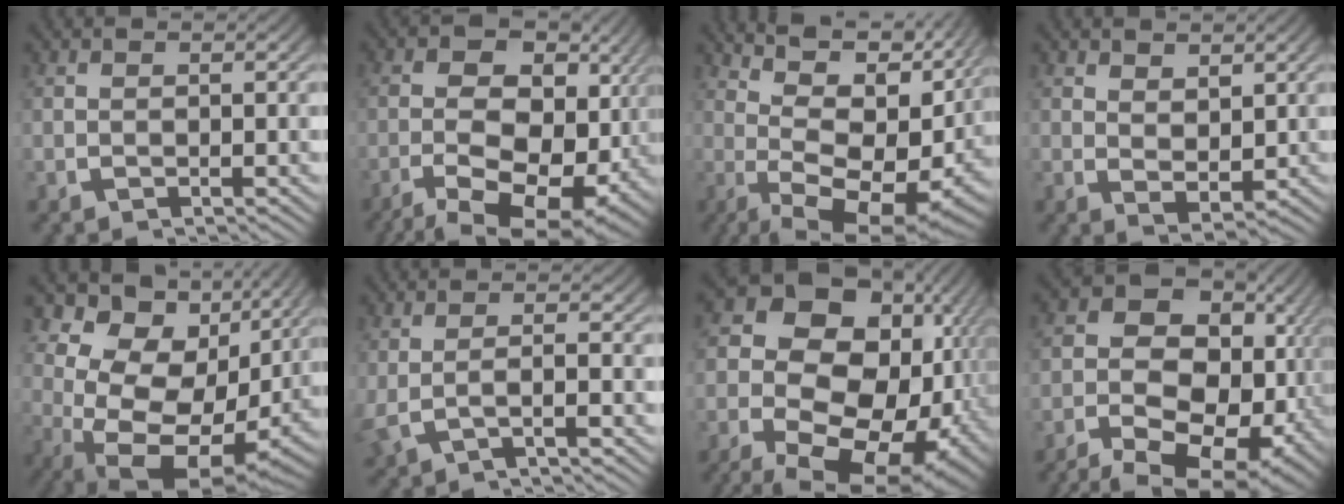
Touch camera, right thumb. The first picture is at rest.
{"total": 15.5, "force": [-2.3, 10.0, 11.6], "torque": [-0.203, -0.049, -0.027]}
{"total": 15.5, "force": [1.9, 8.4, 12.9], "torque": [-0.193, -0.008, 0.037]}
{"total": 2.7, "force": [1.0, 1.8, 1.8], "torque": [-0.029, -0.015, 0.025]}
{"total": 15.0, "force": [0.0, 9.8, 11.4], "torque": [-0.214, -0.045, 0.012]}
{"total": 2.3, "force": [-0.6, 0.7, 2.1], "torque": [-0.052, 0.003, -0.007]}
{"total": 24.2, "force": [-2.3, 16.7, 17.4], "torque": [-0.304, -0.043, -0.031]}
{"total": 17.8, "force": [-2.4, 12.5, 12.4], "torque": [-0.223, -0.040, -0.038]}